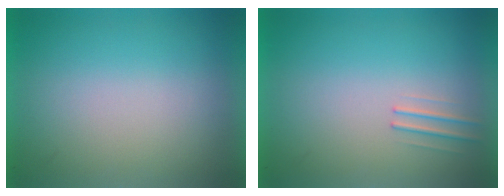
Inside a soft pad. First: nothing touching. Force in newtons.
{"total": 1.0}